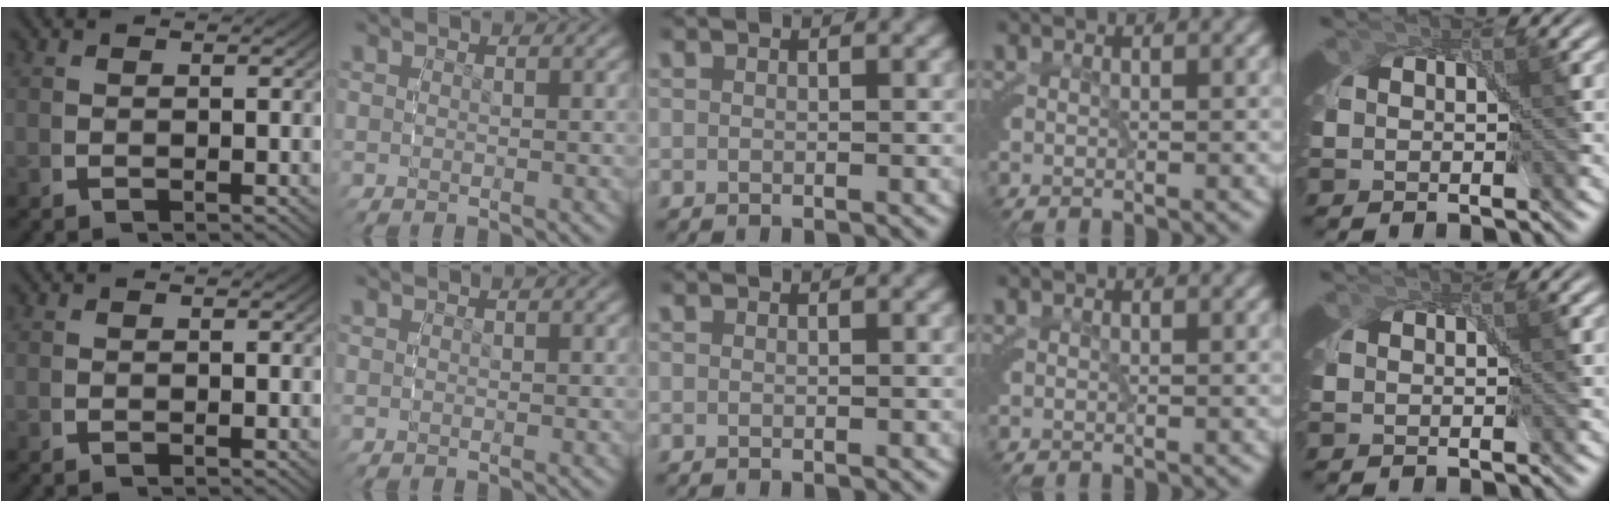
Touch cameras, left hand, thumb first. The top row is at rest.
{}